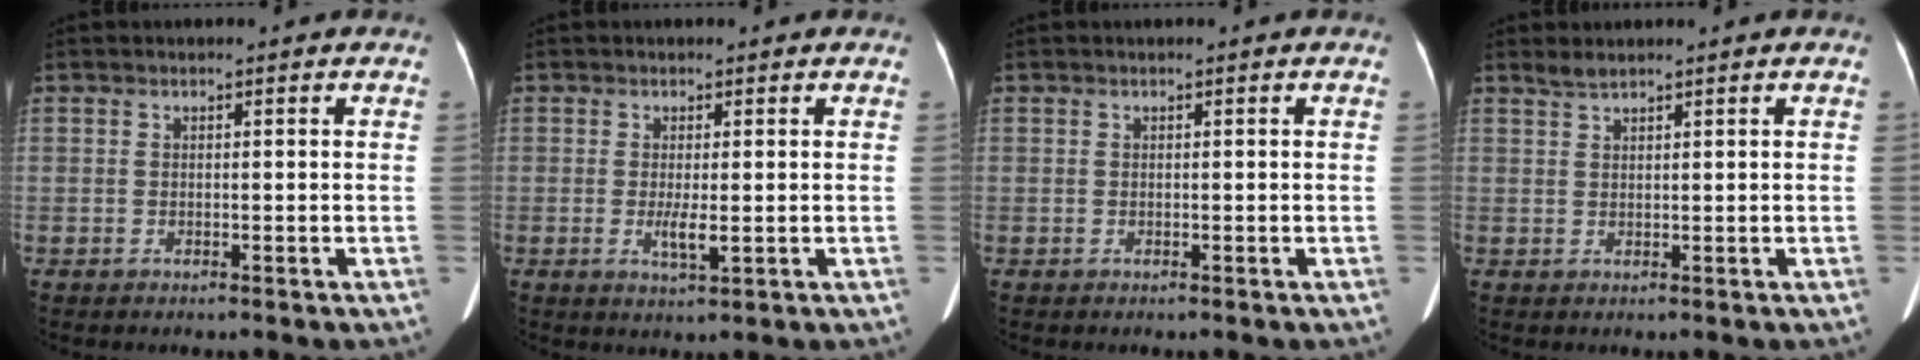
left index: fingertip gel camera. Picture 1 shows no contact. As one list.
[{"total": 2.6, "force": [0.0, 0.5, 2.5], "torque": [-0.049, -0.006, 0.004]}, {"total": 0.0}, {"total": 1.4, "force": [1.4, 0.0, 0.4], "torque": [-0.011, 0.010, 0.035]}]